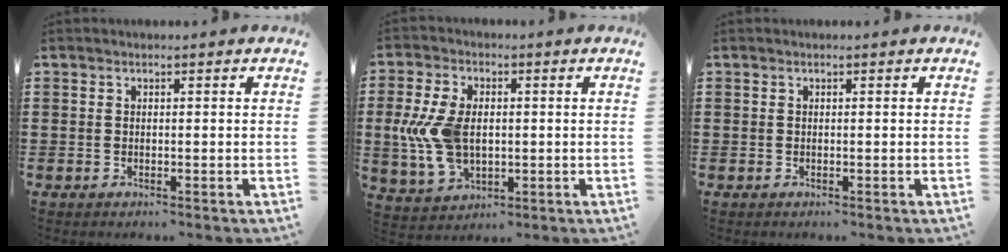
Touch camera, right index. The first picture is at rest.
{"total": 10.0, "force": [0.1, 6.3, 7.7], "torque": [-0.192, 0.004, -0.004]}
{"total": 0.0}